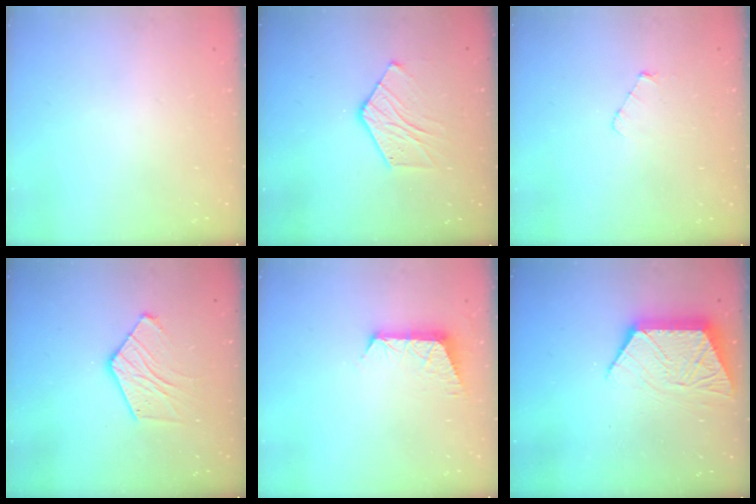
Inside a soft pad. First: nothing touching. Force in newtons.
{"total": 9.1, "press": 9.1, "slide": 0.8}
{"total": 3.4, "press": 3.4, "slide": 0.3}
{"total": 10.6, "press": 10.6, "slide": 0.7}
{"total": 6.8, "press": 6.8, "slide": 0.5}
{"total": 10.9, "press": 10.9, "slide": 0.7}